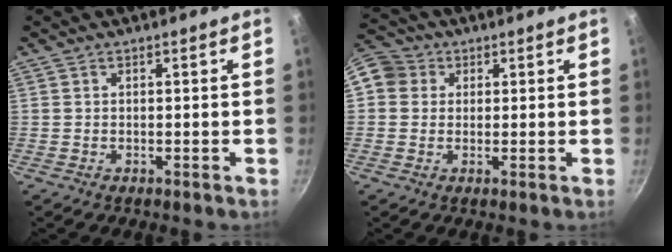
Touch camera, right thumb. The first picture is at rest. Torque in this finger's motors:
{"motor_torque": [1.28, 1.66, 0.31, -0.17, 0.18]}